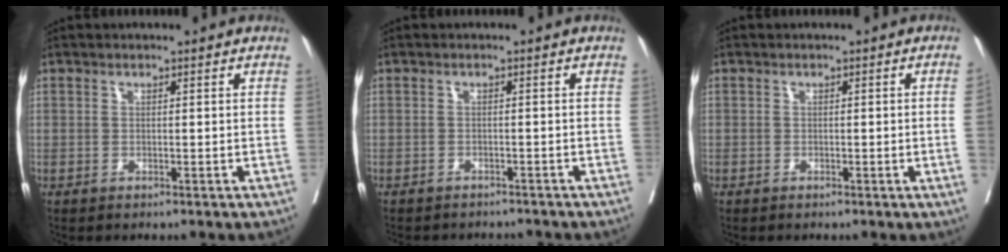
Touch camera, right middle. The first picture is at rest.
{"total": 6.4, "force": [-6.0, 1.8, 1.3], "torque": [-0.014, -0.002, -0.073]}
{"total": 1.4, "force": [-0.2, -0.4, 1.3], "torque": [-0.014, 0.000, -0.002]}